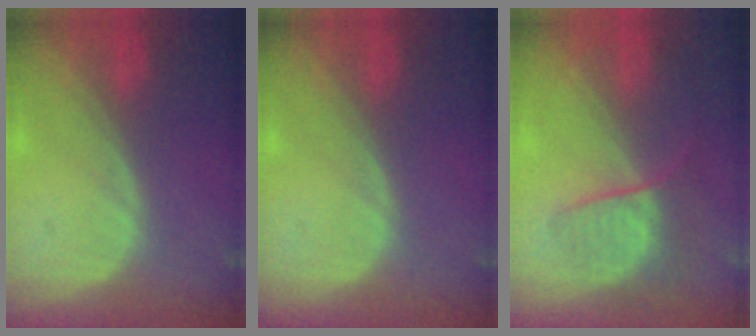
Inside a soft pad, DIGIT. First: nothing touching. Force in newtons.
{"total": 0.0}
{"total": 6.6, "press": 6.2, "slide": 2.3}